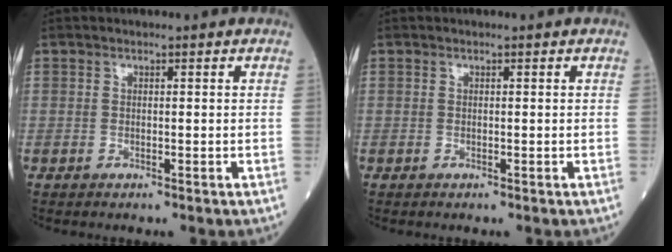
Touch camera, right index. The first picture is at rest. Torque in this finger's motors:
{"motor_torque": [0.01, 0.00, 0.00, 0.00]}